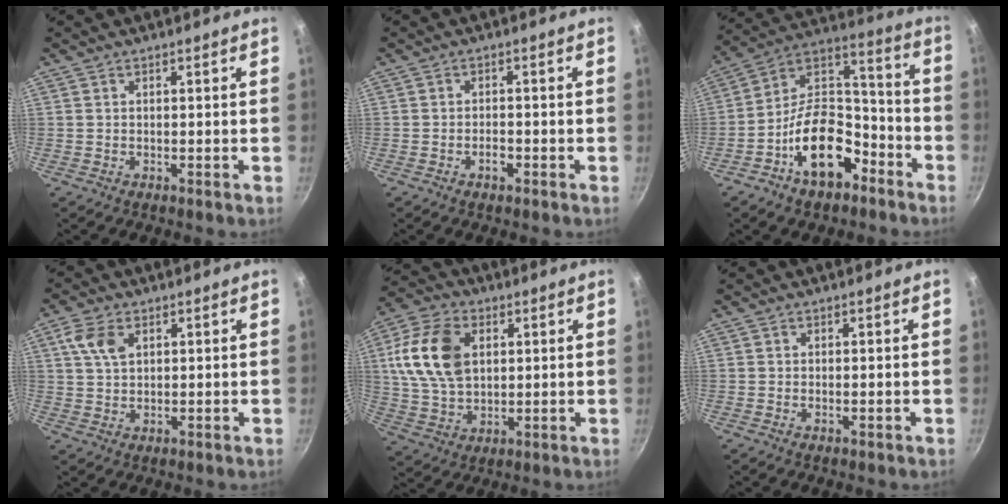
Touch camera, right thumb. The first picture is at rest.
{"total": 2.2, "force": [-1.1, 1.1, 1.5], "torque": [-0.020, 0.011, -0.020]}
{"total": 17.7, "force": [-8.8, 10.2, 11.4], "torque": [-0.147, 0.087, -0.156]}
{"total": 5.8, "force": [2.1, 3.7, 4.0], "torque": [-0.072, -0.001, 0.039]}
{"total": 15.5, "force": [3.6, 10.4, 10.9], "torque": [-0.198, -0.001, 0.069]}
{"total": 0.9, "force": [-0.2, 0.4, 0.7], "torque": [-0.013, 0.001, -0.004]}